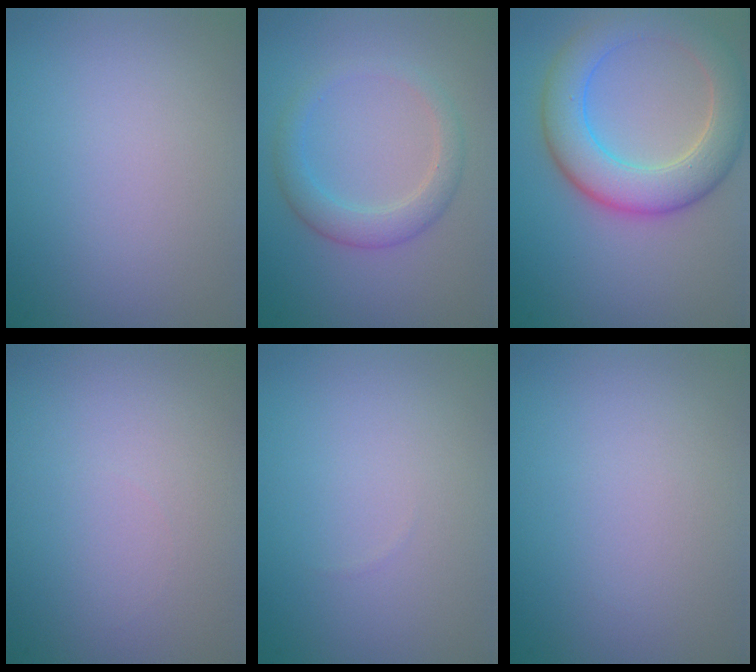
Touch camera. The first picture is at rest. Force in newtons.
{"total": 2.8, "press": 2.8, "slide": 0.2}
{"total": 7.0, "press": 6.9, "slide": 0.3}
{"total": 0.0}
{"total": 0.0}
{"total": 0.0}